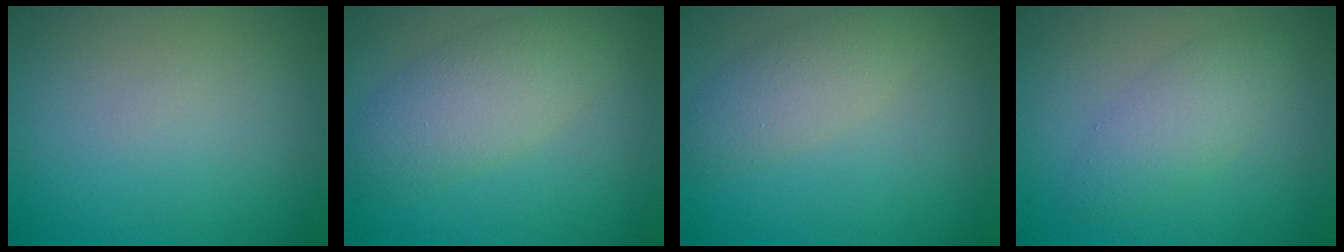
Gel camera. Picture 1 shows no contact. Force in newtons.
{"total": 4.4, "press": 4.4, "slide": 0.0}
{"total": 2.9, "press": 2.9, "slide": 0.3}
{"total": 3.0, "press": 3.0, "slide": 0.1}